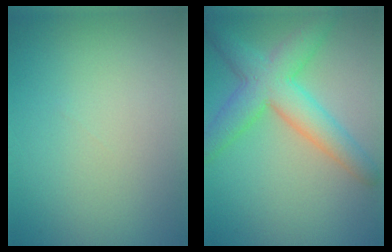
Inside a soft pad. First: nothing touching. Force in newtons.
{"total": 6.1, "press": 6.1, "slide": 0.2}